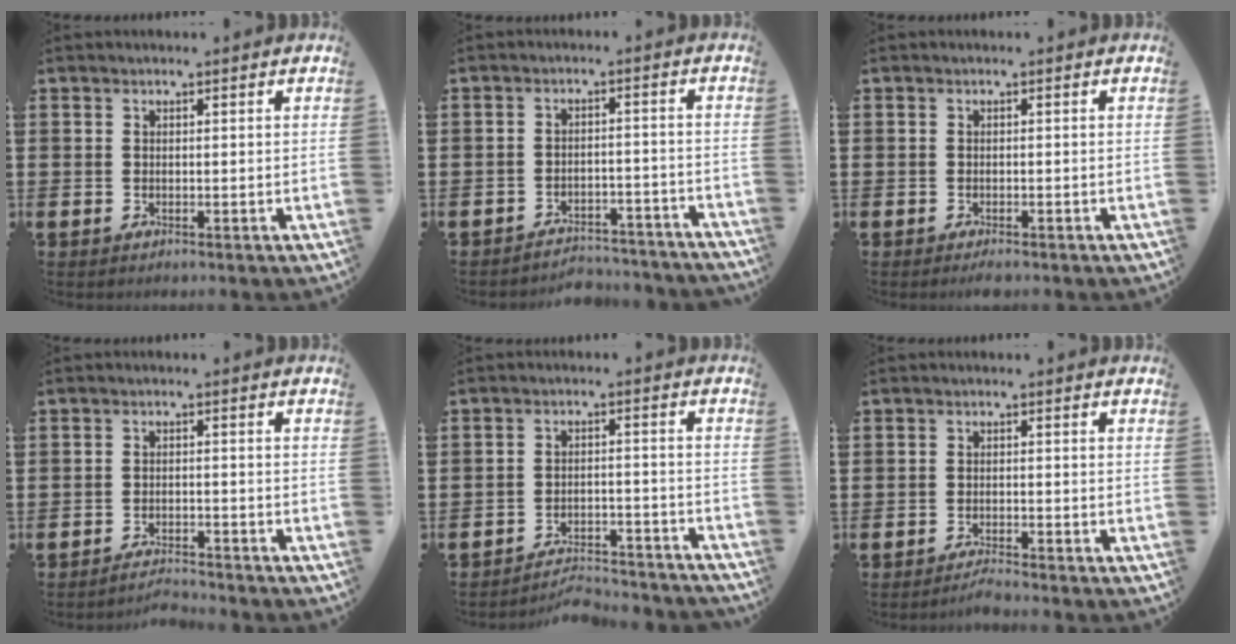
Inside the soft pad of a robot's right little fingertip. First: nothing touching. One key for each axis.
{"total": 3.5, "fx": -3.5, "fy": 0.3, "fz": 0.0, "tx": -0.006, "ty": 0.005, "tz": -0.076}
{"total": 0.7, "fx": -0.5, "fy": 0.1, "fz": 0.4, "tx": -0.009, "ty": -0.003, "tz": -0.010}
{"total": 2.2, "fx": -2.2, "fy": -0.1, "fz": 0.1, "tx": -0.006, "ty": 0.003, "tz": -0.046}
{"total": 4.2, "fx": -4.2, "fy": 0.3, "fz": 0.4, "tx": -0.010, "ty": 0.005, "tz": -0.088}
{"total": 1.6, "fx": -1.5, "fy": -0.1, "fz": 0.4, "tx": -0.009, "ty": 0.002, "tz": -0.029}